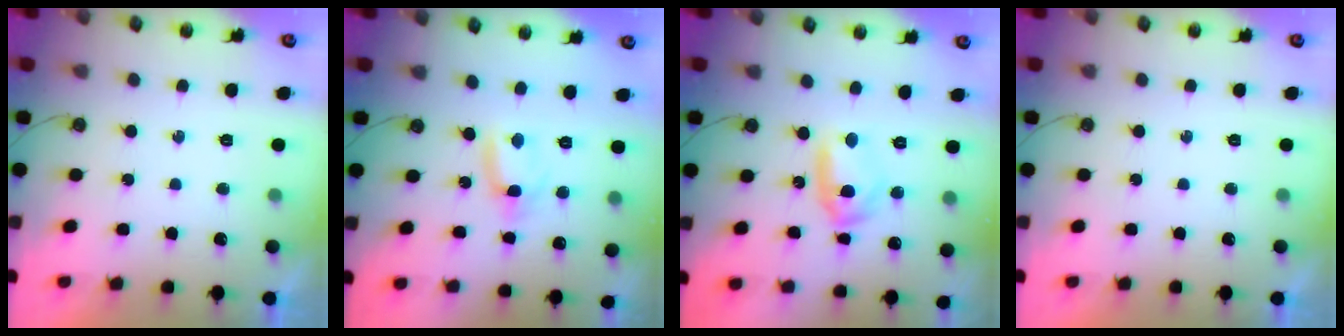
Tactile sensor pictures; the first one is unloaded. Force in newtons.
{"total": 2.8, "press": 2.8, "slide": 0.2}
{"total": 7.7, "press": 7.7, "slide": 0.9}
{"total": 0.0}